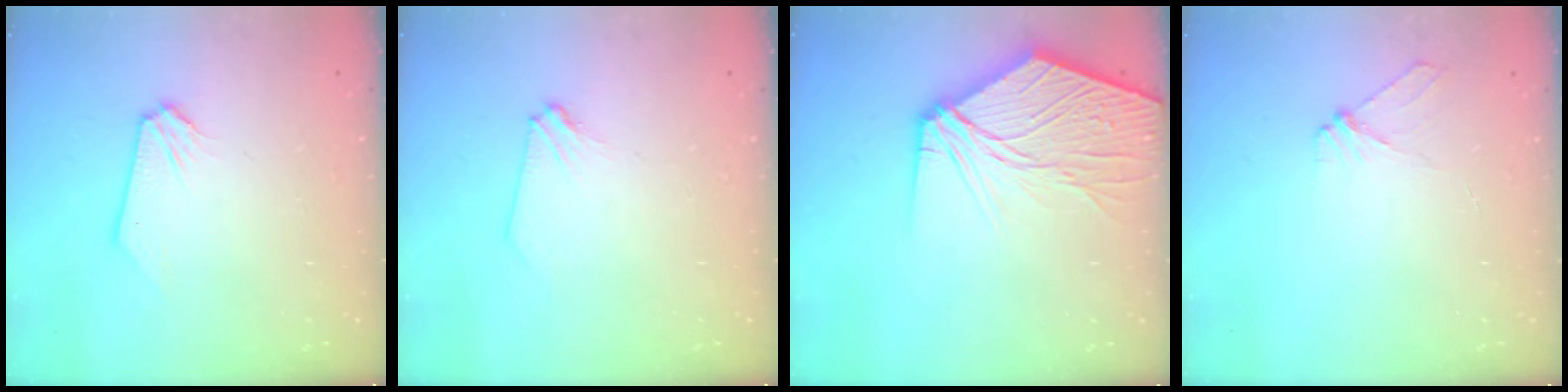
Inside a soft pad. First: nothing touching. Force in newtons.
{"total": 2.4, "press": 2.4, "slide": 0.4}
{"total": 15.1, "press": 14.9, "slide": 2.6}
{"total": 3.6, "press": 3.5, "slide": 0.7}